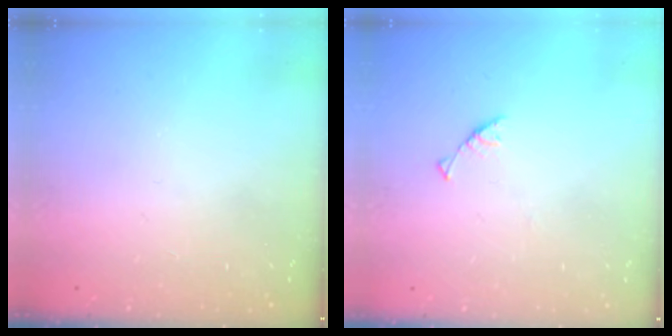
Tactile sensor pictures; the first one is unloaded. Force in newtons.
{"total": 3.0, "press": 3.0, "slide": 0.3}